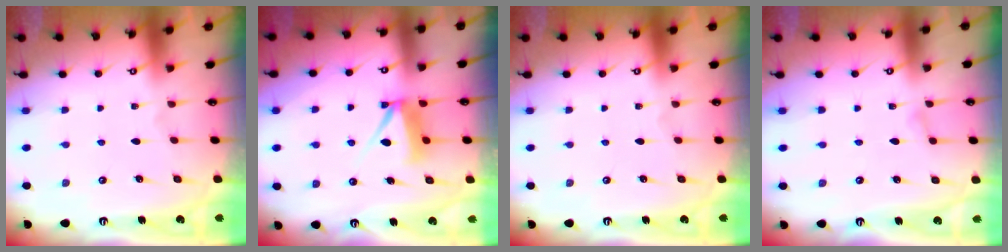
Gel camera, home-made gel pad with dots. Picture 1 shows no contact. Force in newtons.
{"total": 8.7, "press": 8.7, "slide": 0.7}
{"total": 0.0}
{"total": 2.2, "press": 2.1, "slide": 0.3}